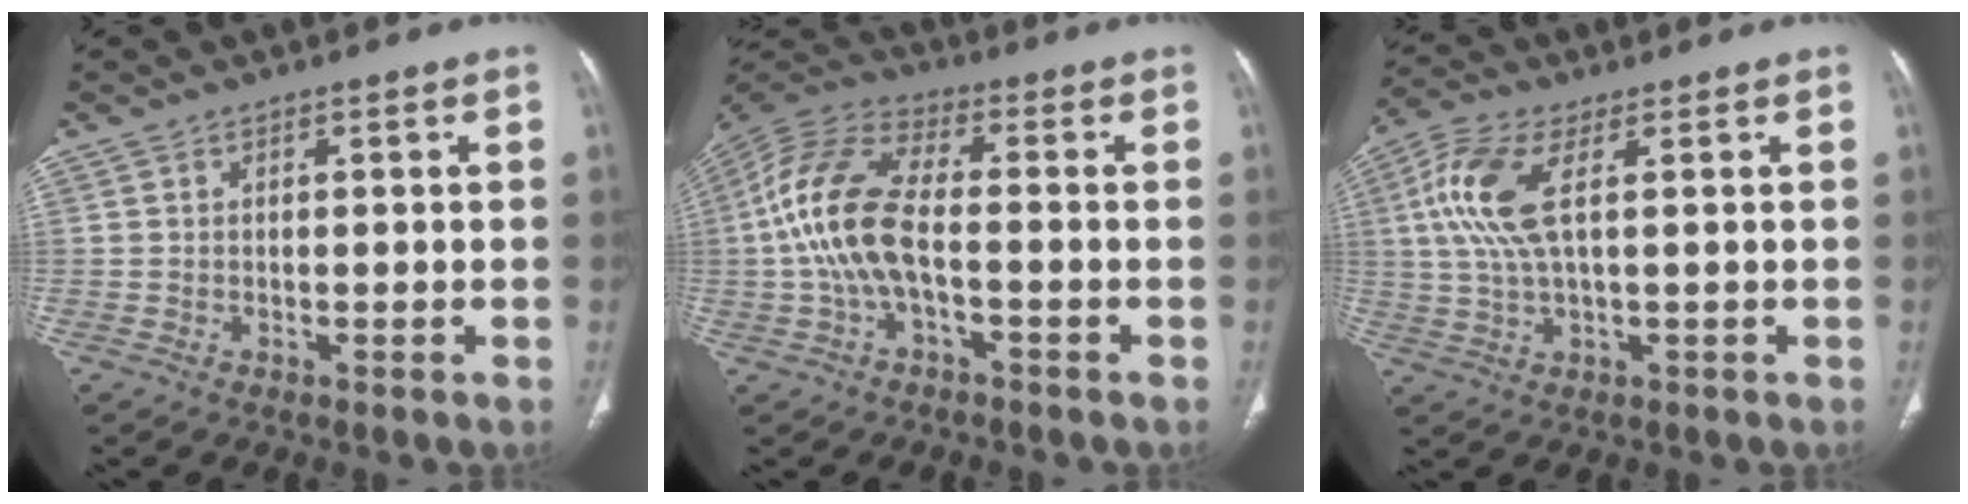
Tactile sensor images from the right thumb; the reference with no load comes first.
{"total": 13.1, "force": [-1.7, 5.9, 11.5], "torque": [-0.255, 0.035, -0.040]}
{"total": 9.8, "force": [2.4, 3.6, 8.8], "torque": [-0.219, 0.009, 0.046]}